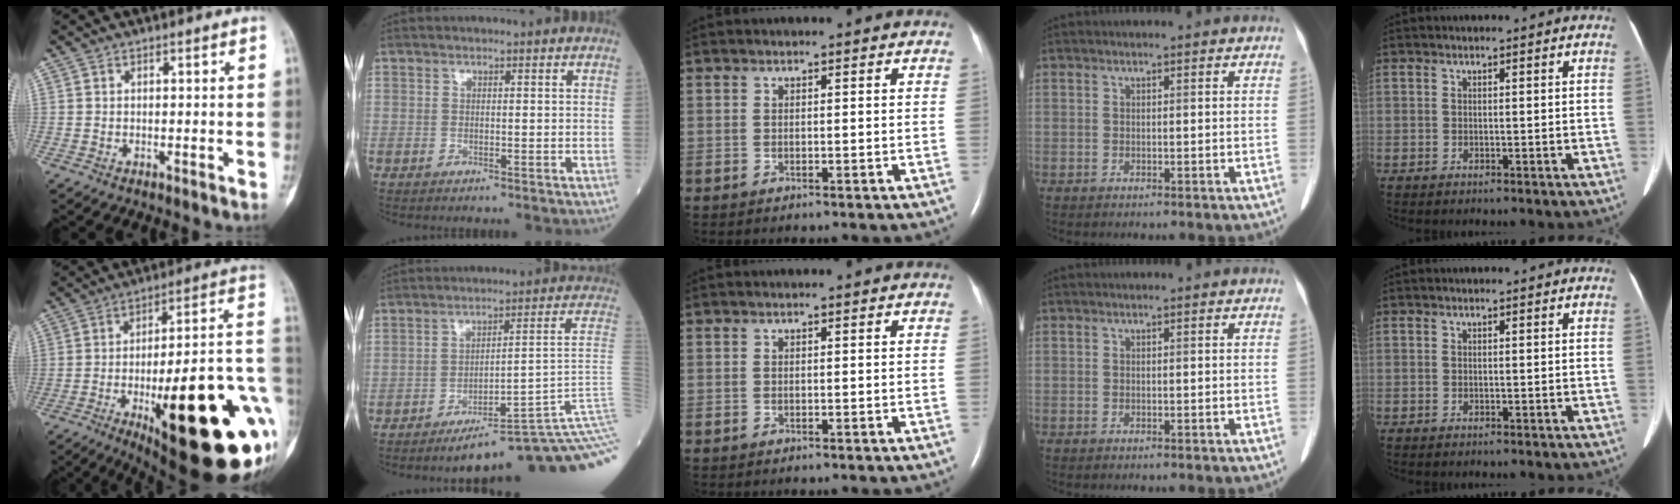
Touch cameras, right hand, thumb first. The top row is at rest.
{"thumb": {"total": 35.4, "force": [-10.3, 10.6, 32.2], "torque": [-0.366, 0.025, -0.140]}, "index": {"total": 17.2, "force": [-9.9, -1.8, 14.0], "torque": [-0.091, 0.056, -0.138]}}